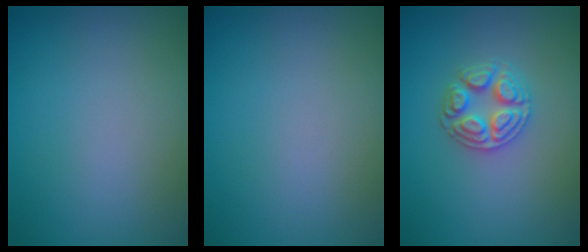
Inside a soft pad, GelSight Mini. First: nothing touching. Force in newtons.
{"total": 0.0}
{"total": 3.0, "press": 2.9, "slide": 0.4}